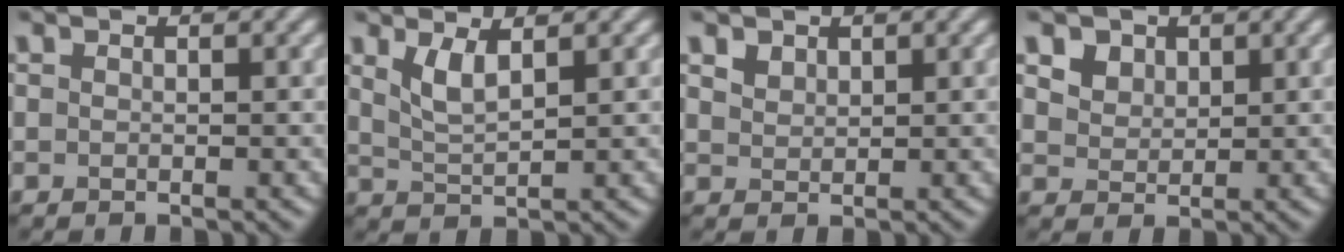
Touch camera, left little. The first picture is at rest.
{"total": 2.5, "force": [1.4, 0.7, 1.9], "torque": [-0.042, -0.007, 0.032]}
{"total": 1.3, "force": [1.0, 0.8, 0.4], "torque": [-0.010, -0.001, 0.021]}
{"total": 4.5, "force": [2.7, 2.9, 2.0], "torque": [-0.063, 0.006, 0.047]}